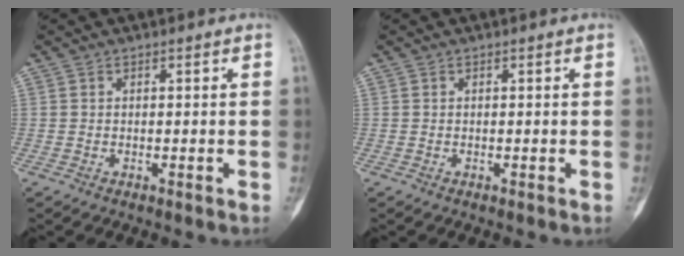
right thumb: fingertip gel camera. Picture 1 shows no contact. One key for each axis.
{"total": 0.0}